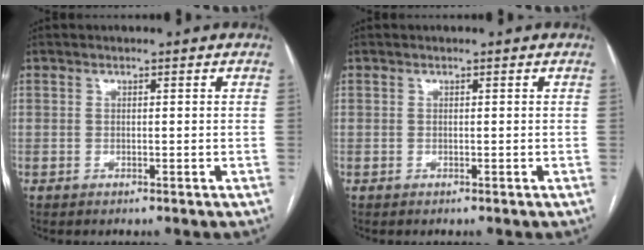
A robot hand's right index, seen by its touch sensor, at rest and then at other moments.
{"total": 0.0}